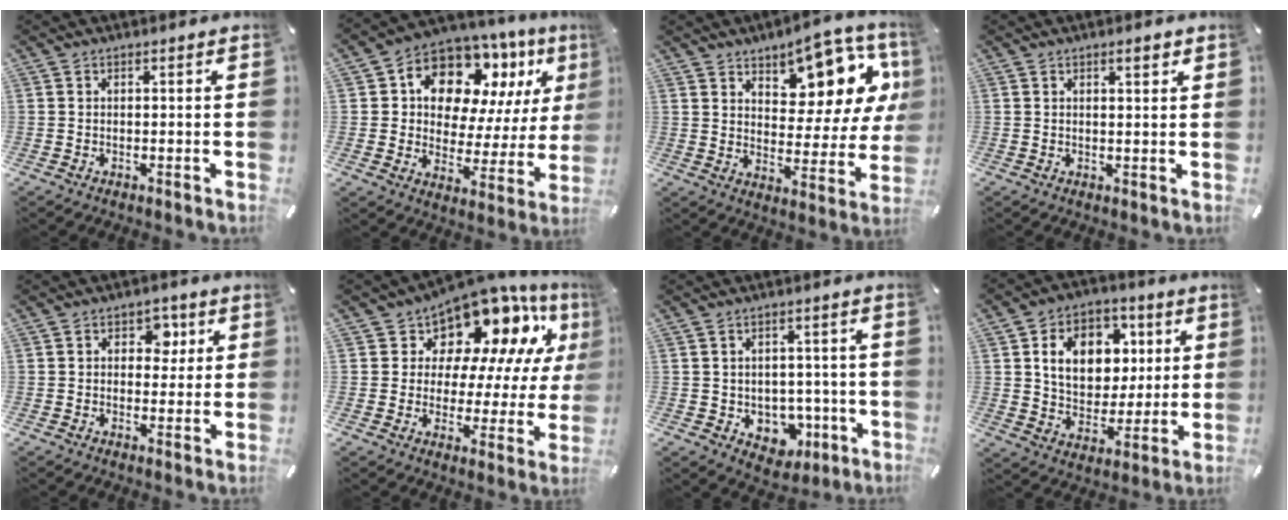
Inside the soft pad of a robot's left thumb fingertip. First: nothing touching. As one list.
[{"total": 13.6, "force": [9.1, 8.5, 5.6], "torque": [-0.100, -0.073, 0.168]}, {"total": 12.5, "force": [9.1, 6.4, 5.8], "torque": [-0.065, -0.086, 0.156]}, {"total": 2.3, "force": [1.5, 0.6, 1.7], "torque": [-0.020, -0.003, 0.021]}, {"total": 5.8, "force": [1.5, 4.2, 3.6], "torque": [-0.032, -0.006, 0.014]}, {"total": 13.8, "force": [10.5, 7.4, 5.0], "torque": [-0.081, -0.096, 0.177]}, {"total": 7.1, "force": [-0.8, 6.5, 2.8], "torque": [-0.020, -0.005, -0.008]}, {"total": 14.2, "force": [4.0, 11.3, 7.6], "torque": [-0.110, -0.004, 0.076]}]